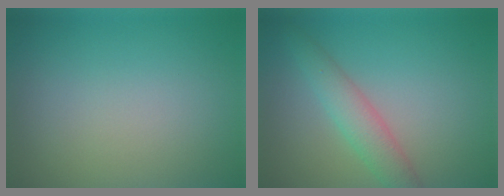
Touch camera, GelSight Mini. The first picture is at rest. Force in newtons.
{"total": 3.2, "press": 3.2, "slide": 0.1}